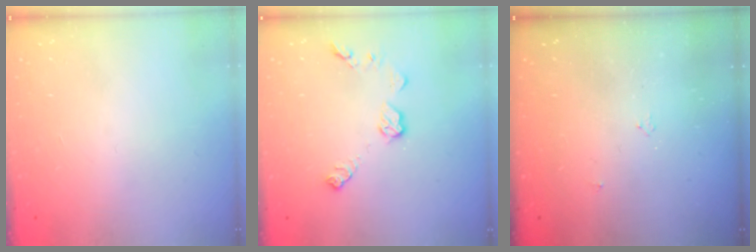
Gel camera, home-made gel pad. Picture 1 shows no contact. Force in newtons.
{"total": 8.7, "press": 8.7, "slide": 0.3}
{"total": 2.7, "press": 2.7, "slide": 0.5}